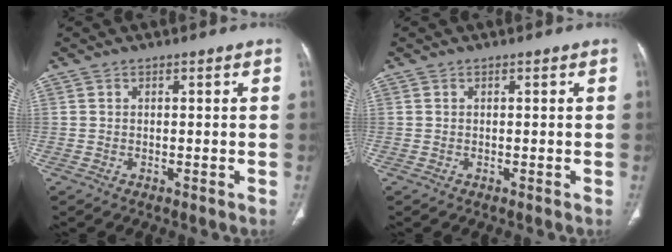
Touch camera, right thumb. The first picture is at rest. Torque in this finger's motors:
{"motor_torque": [-0.22, 0.21, 0.10, 0.10, 0.03]}